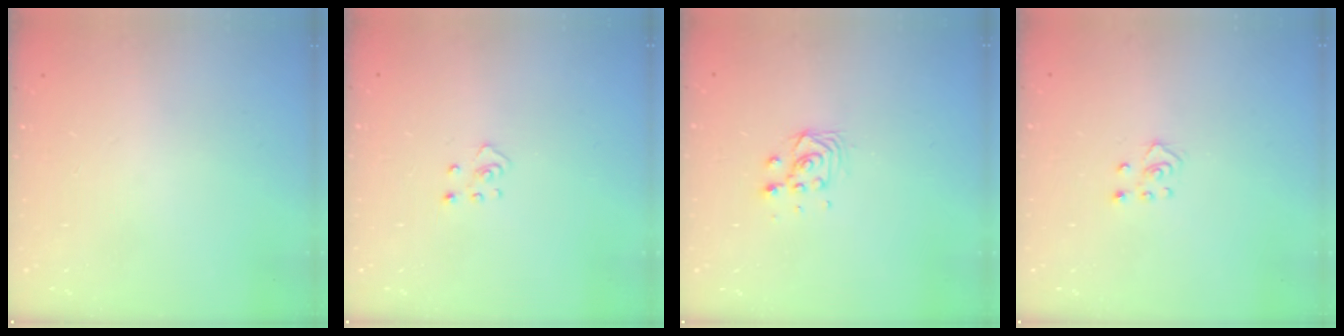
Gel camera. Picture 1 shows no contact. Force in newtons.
{"total": 2.6, "press": 2.6, "slide": 0.3}
{"total": 6.5, "press": 6.5, "slide": 0.1}
{"total": 3.0, "press": 3.0, "slide": 0.3}